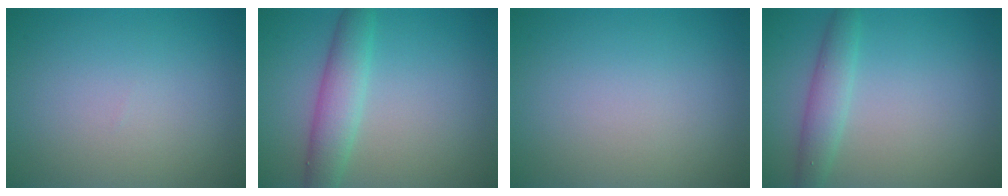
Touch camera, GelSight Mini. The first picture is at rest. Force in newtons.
{"total": 3.9, "press": 3.9, "slide": 0.1}
{"total": 0.0}
{"total": 2.6, "press": 2.6, "slide": 0.1}